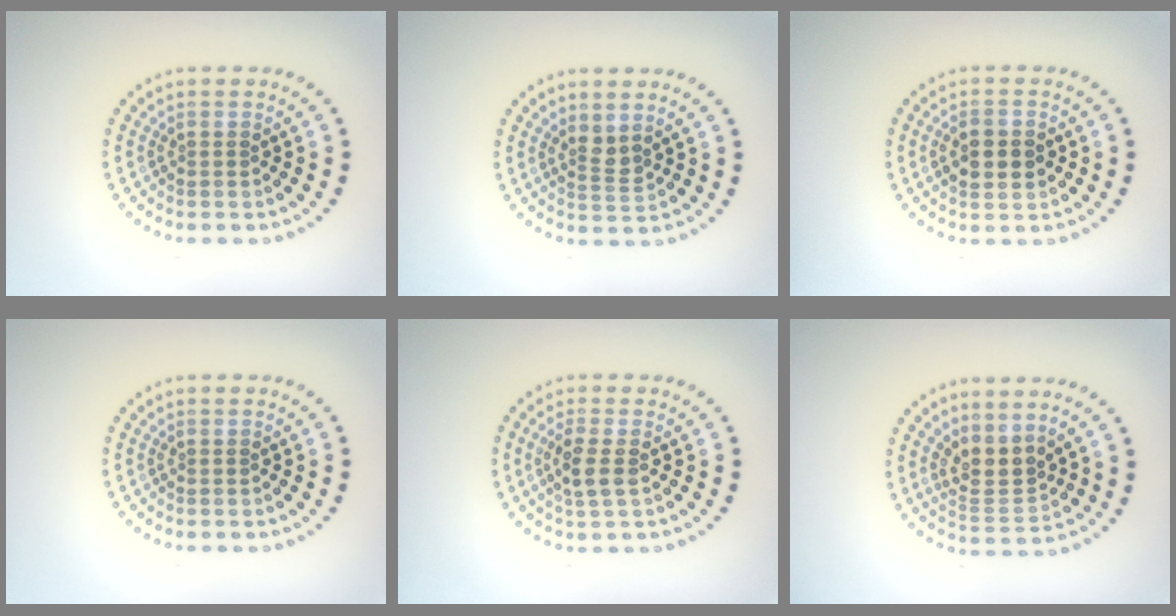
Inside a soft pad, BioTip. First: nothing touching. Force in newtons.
{"total": 1.7, "press": 1.2, "slide": 1.2}
{"total": 3.1, "press": 3.1, "slide": 0.1}
{"total": 0.0}
{"total": 2.4, "press": 2.1, "slide": 1.0}
{"total": 2.9, "press": 2.4, "slide": 1.7}